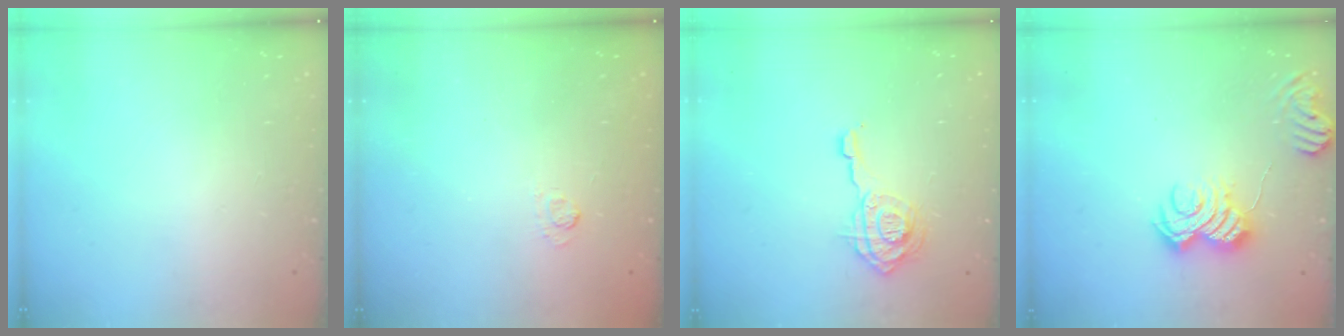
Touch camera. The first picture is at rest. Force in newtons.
{"total": 2.4, "press": 1.9, "slide": 1.4}
{"total": 11.2, "press": 11.1, "slide": 1.2}
{"total": 7.5, "press": 7.5, "slide": 0.4}